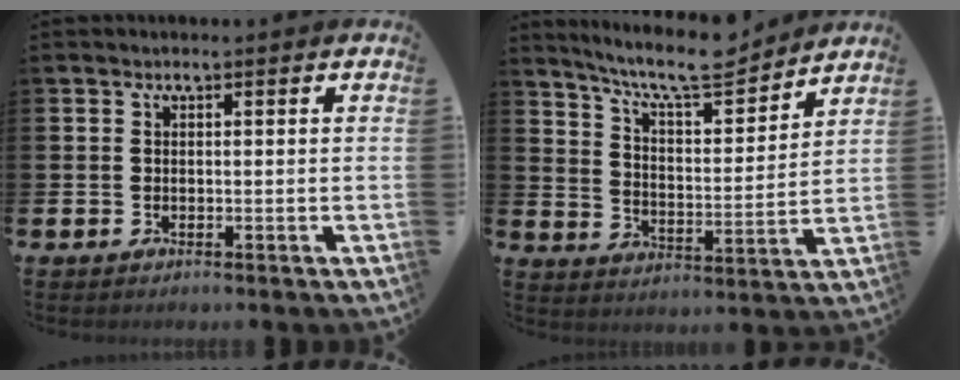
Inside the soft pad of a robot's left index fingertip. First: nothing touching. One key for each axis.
{"total": 9.5, "fx": 8.6, "fy": 1.7, "fz": 3.7, "tx": -0.093, "ty": -0.053, "tz": 0.150}